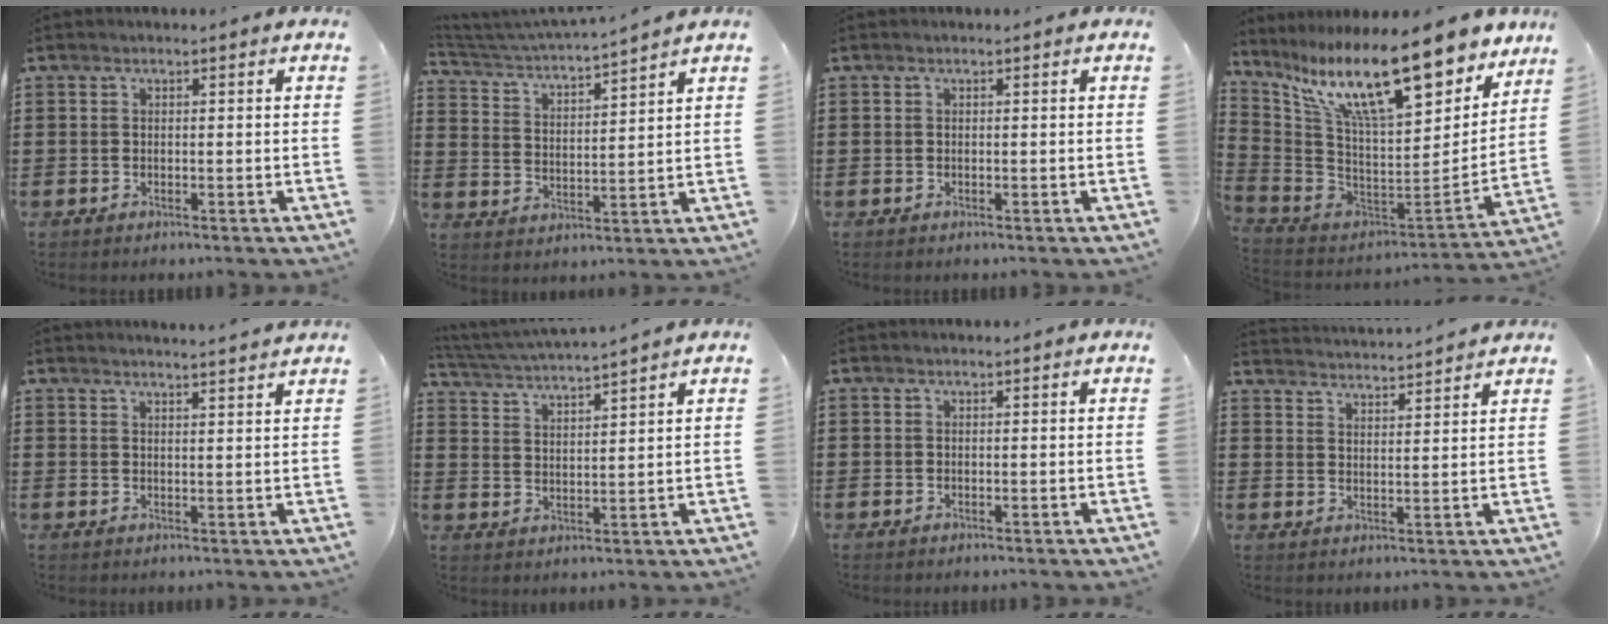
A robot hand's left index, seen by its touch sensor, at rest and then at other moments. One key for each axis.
{"total": 3.6, "fx": 3.5, "fy": -0.5, "fz": 0.7, "tx": -0.035, "ty": -0.031, "tz": 0.053}
{"total": 0.0}
{"total": 18.0, "fx": 11.9, "fy": 4.6, "fz": 12.7, "tx": -0.246, "ty": -0.079, "tz": 0.201}
{"total": 2.4, "fx": 2.3, "fy": -0.5, "fz": 0.1, "tx": -0.008, "ty": -0.008, "tz": 0.045}
{"total": 3.7, "fx": 3.6, "fy": -0.7, "fz": 0.7, "tx": -0.029, "ty": -0.020, "tz": 0.061}
{"total": 0.0}
{"total": 3.1, "fx": 3.1, "fy": -0.6, "fz": -0.3, "tx": -0.007, "ty": -0.020, "tz": 0.053}